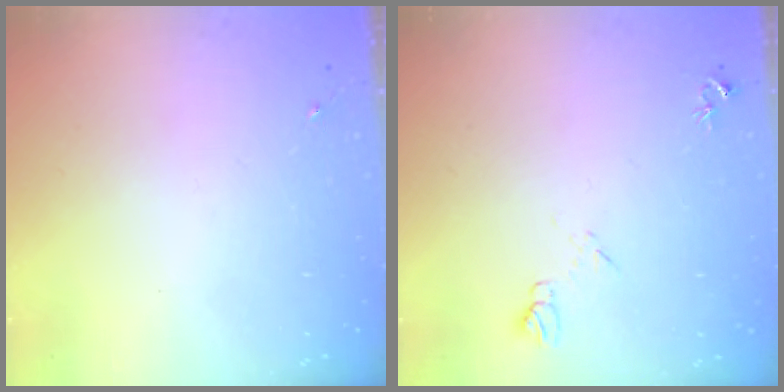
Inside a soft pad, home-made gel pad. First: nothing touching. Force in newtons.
{"total": 6.7, "press": 6.7, "slide": 0.7}